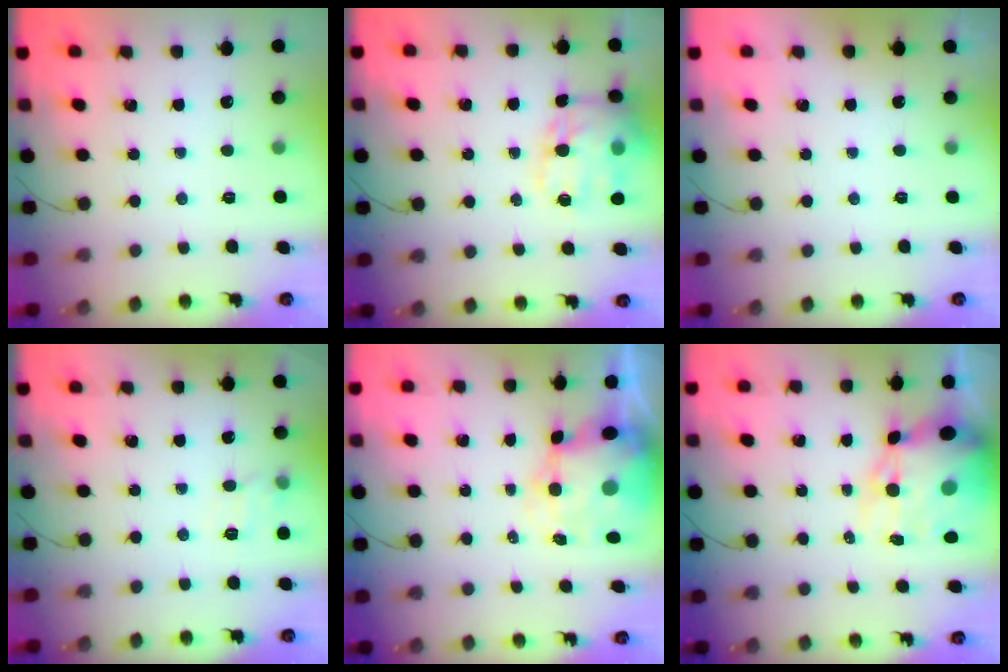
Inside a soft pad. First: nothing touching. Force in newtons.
{"total": 17.7, "press": 17.4, "slide": 3.3}
{"total": 1.6, "press": 1.6, "slide": 0.2}
{"total": 9.1, "press": 8.9, "slide": 1.5}
{"total": 7.4, "press": 7.0, "slide": 2.4}
{"total": 15.6, "press": 15.1, "slide": 3.9}